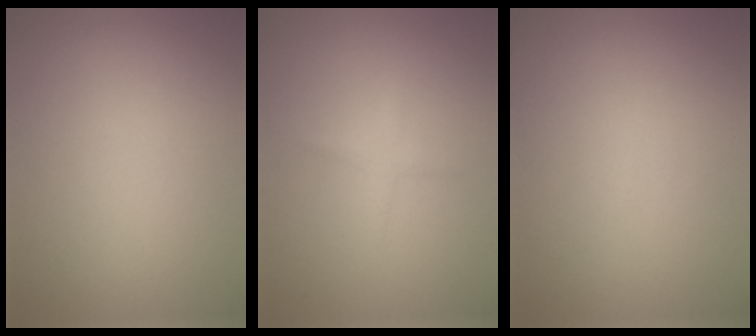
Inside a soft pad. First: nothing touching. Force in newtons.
{"total": 1.1, "press": 1.1, "slide": 0.0}
{"total": 0.0}